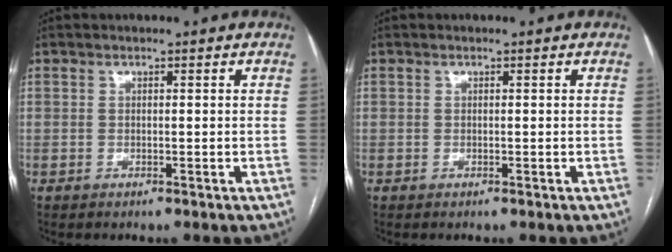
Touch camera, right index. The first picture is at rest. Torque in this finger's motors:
{"motor_torque": [0.00, 0.00, 0.00, 0.01]}